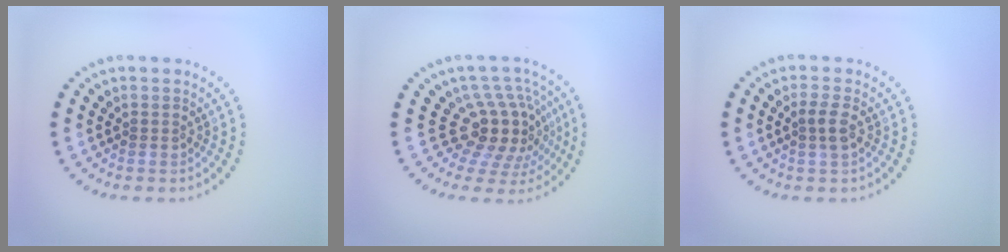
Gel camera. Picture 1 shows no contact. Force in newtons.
{"total": 4.9, "press": 3.6, "slide": 3.4}
{"total": 1.4, "press": 1.4, "slide": 0.4}